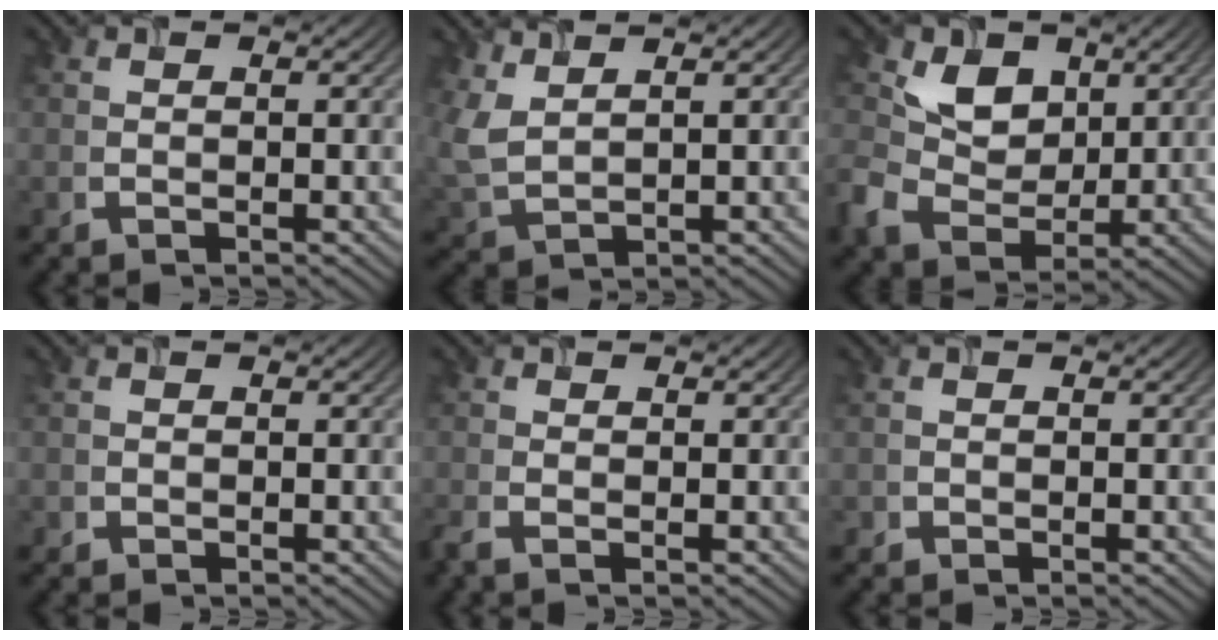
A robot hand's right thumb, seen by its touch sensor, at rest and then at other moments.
{"total": 4.9, "force": [2.7, 2.3, 3.3], "torque": [-0.104, 0.002, 0.058]}
{"total": 6.9, "force": [1.8, 5.5, 3.7], "torque": [-0.096, -0.006, 0.025]}
{"total": 0.7, "force": [-0.3, 0.6, -0.1], "torque": [0.004, -0.004, -0.008]}
{"total": 1.5, "force": [-1.1, 0.4, 1.0], "torque": [-0.033, -0.007, -0.027]}
{"total": 0.8, "force": [-0.4, 0.7, 0.0], "torque": [0.005, -0.004, -0.010]}